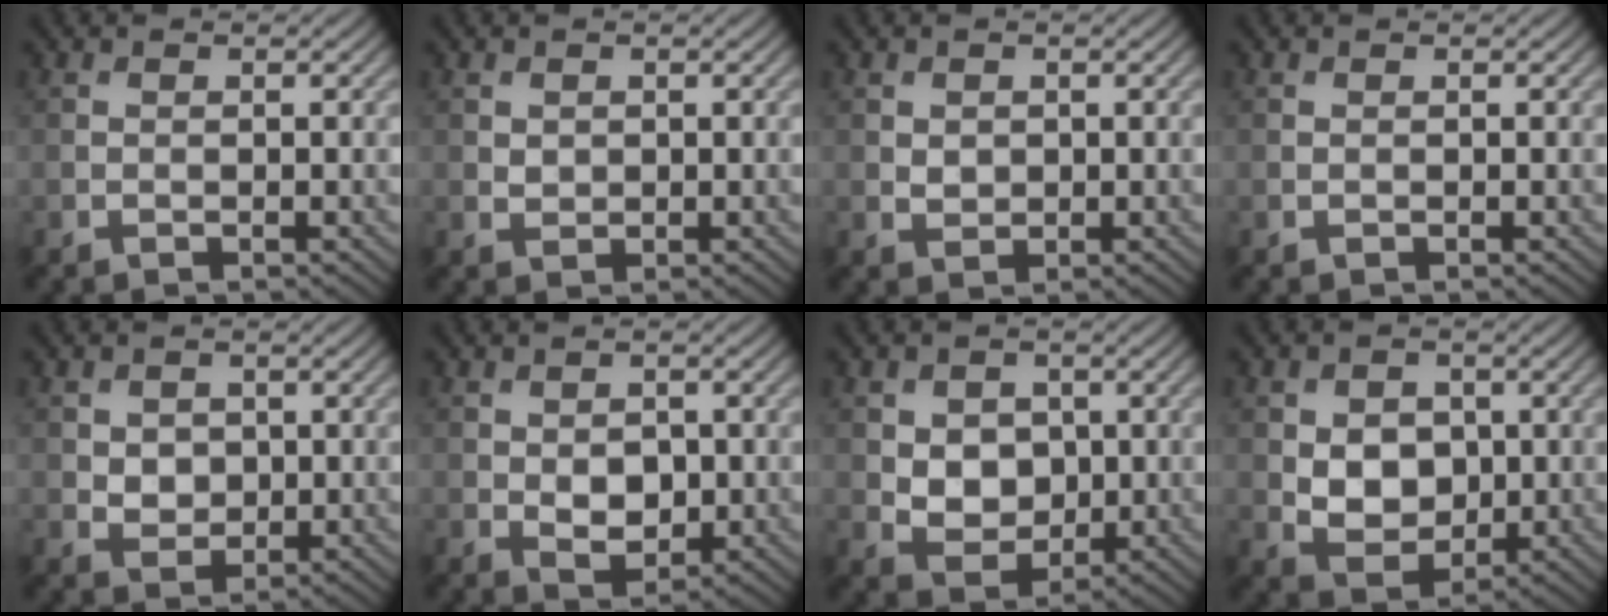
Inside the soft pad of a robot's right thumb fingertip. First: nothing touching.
{"total": 1.0, "force": [0.4, 0.8, 0.3], "torque": [-0.011, -0.004, 0.011]}
{"total": 1.3, "force": [0.4, 1.1, 0.6], "torque": [-0.016, -0.004, 0.010]}
{"total": 0.0}
{"total": 2.7, "force": [0.4, 2.3, 1.4], "torque": [-0.035, -0.005, 0.005]}
{"total": 3.9, "force": [-0.3, 2.6, 2.8], "torque": [-0.052, -0.008, -0.002]}
{"total": 5.0, "force": [0.4, 4.1, 2.8], "torque": [-0.063, -0.006, 0.005]}
{"total": 5.7, "force": [0.2, 4.4, 3.5], "torque": [-0.075, -0.007, 0.002]}